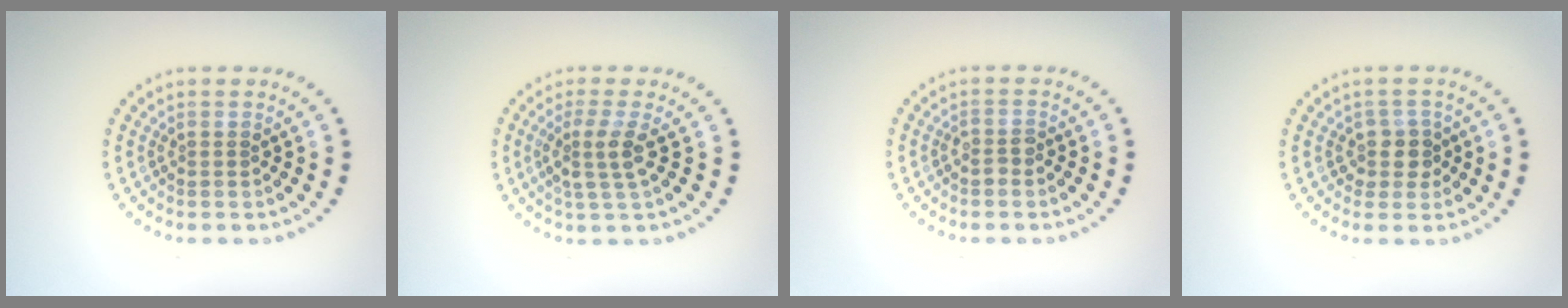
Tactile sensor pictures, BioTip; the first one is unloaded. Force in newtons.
{"total": 2.7, "press": 2.2, "slide": 1.6}
{"total": 0.9, "press": 0.8, "slide": 0.5}
{"total": 2.2, "press": 1.8, "slide": 1.2}